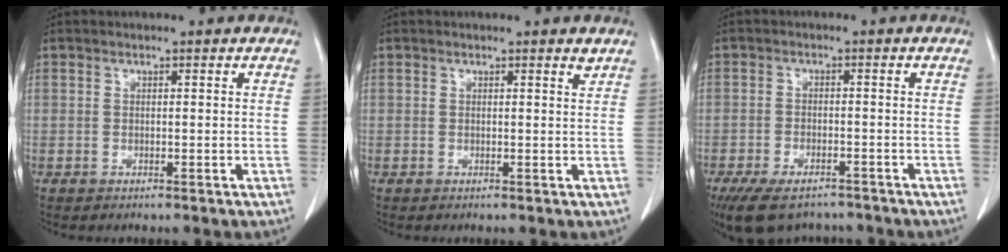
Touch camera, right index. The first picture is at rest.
{"total": 1.1, "force": [1.0, 0.0, 0.5], "torque": [-0.010, -0.010, 0.010]}
{"total": 10.2, "force": [-7.8, 4.5, 4.8], "torque": [-0.089, -0.007, -0.120]}